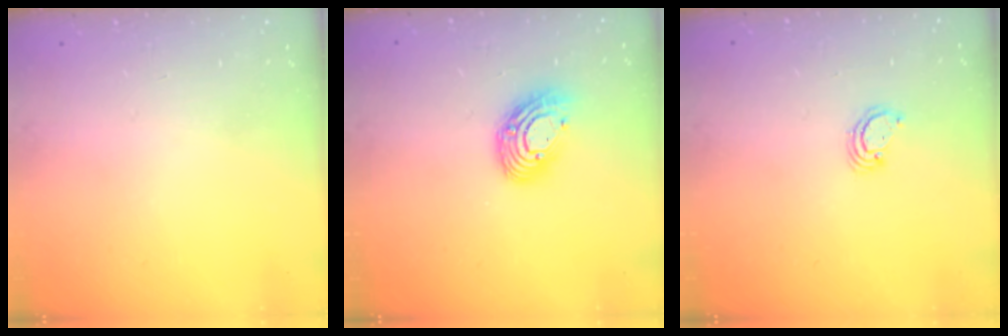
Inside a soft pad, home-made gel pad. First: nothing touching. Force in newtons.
{"total": 11.6, "press": 11.5, "slide": 1.1}
{"total": 2.3, "press": 2.3, "slide": 0.1}